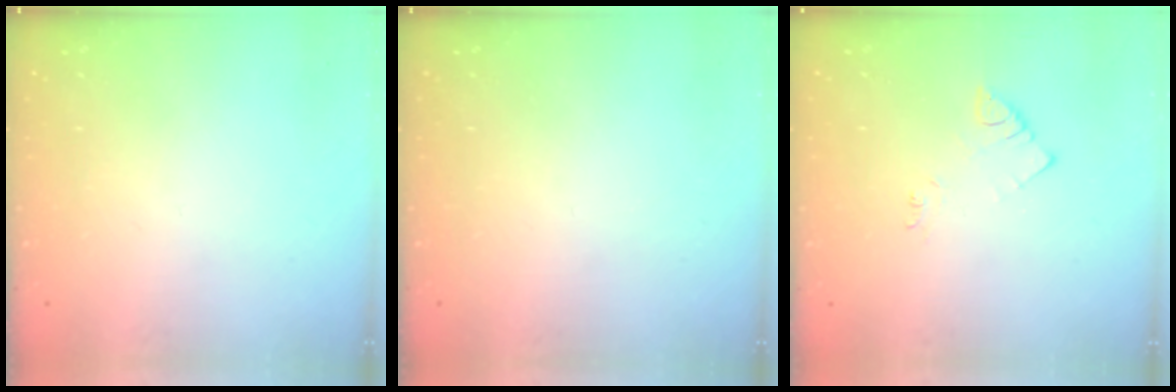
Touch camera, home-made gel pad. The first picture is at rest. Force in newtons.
{"total": 0.0}
{"total": 2.6, "press": 2.6, "slide": 0.3}